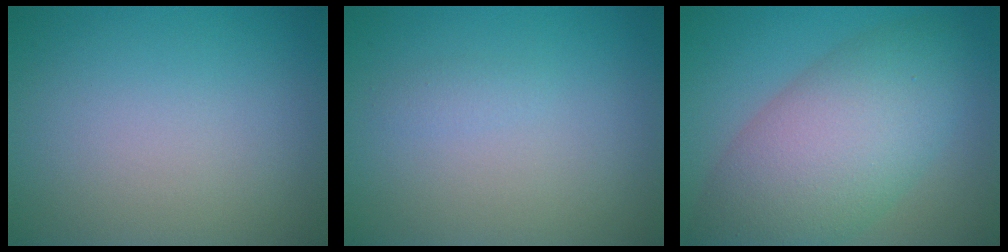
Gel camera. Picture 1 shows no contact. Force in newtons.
{"total": 0.6, "press": 0.6, "slide": 0.0}
{"total": 9.5, "press": 9.5, "slide": 0.4}